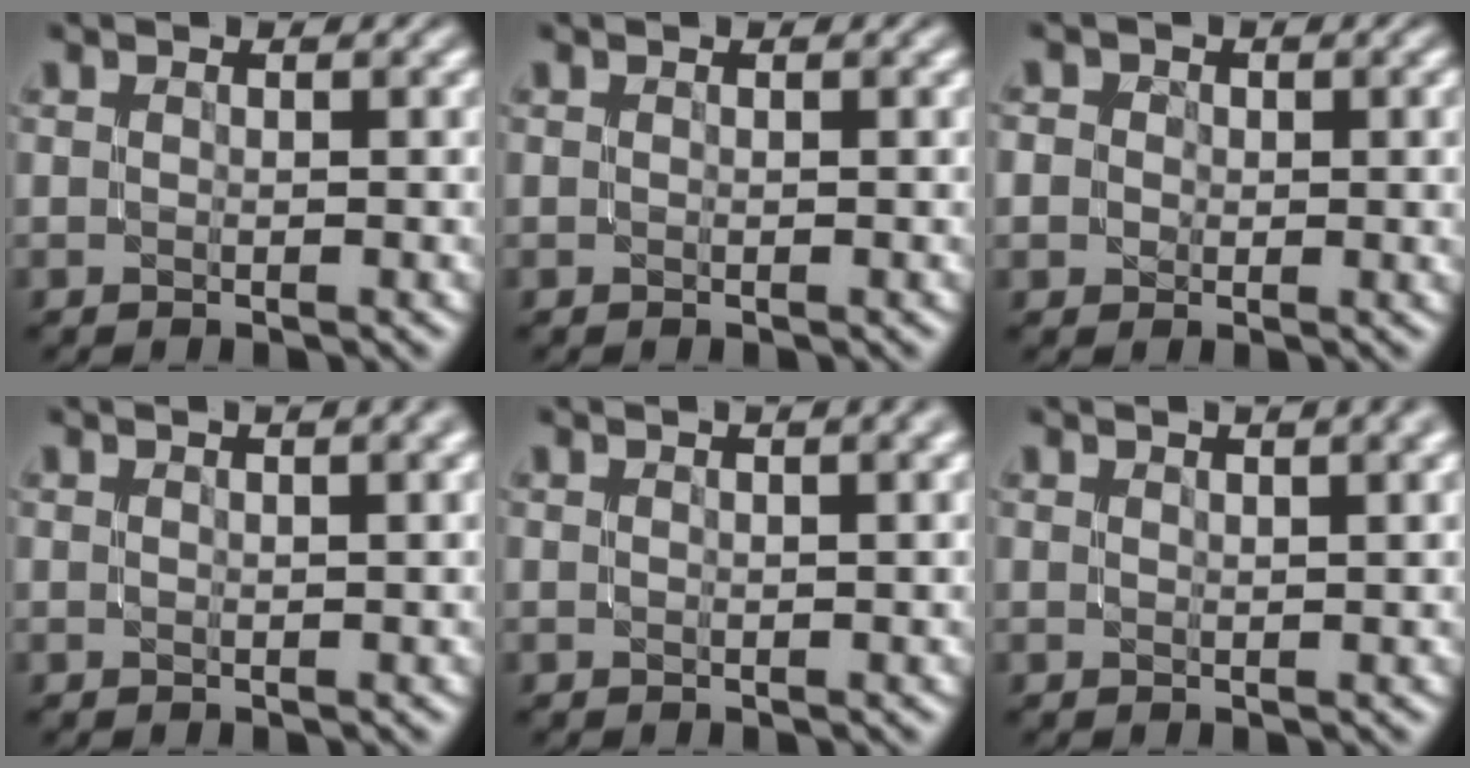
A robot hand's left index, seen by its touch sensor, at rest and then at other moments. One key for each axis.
{"total": 0.0}
{"total": 3.9, "fx": 0.7, "fy": 3.2, "fz": 2.1, "tx": -0.033, "ty": 0.008, "tz": 0.002}
{"total": 5.3, "fx": 2.7, "fy": 2.3, "fz": 3.8, "tx": -0.017, "ty": 0.030, "tz": 0.002}
{"total": 4.6, "fx": 2.2, "fy": 2.1, "fz": 3.5, "tx": -0.016, "ty": 0.021, "tz": -0.001}
{"total": 5.9, "fx": 3.5, "fy": 2.4, "fz": 4.1, "tx": -0.022, "ty": 0.035, "tz": 0.011}